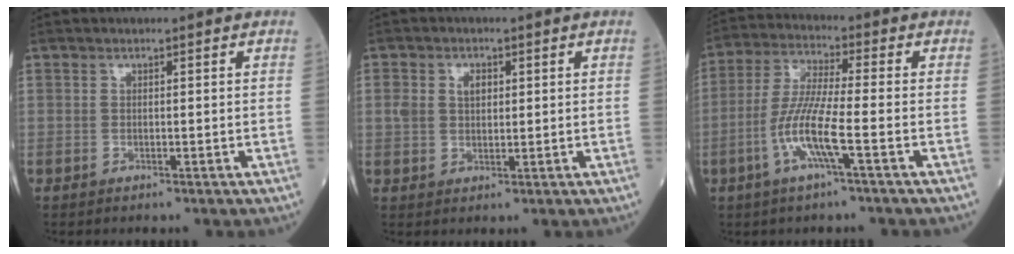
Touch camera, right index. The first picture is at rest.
{"total": 3.7, "force": [1.0, 2.4, 2.7], "torque": [-0.056, 0.014, 0.024]}
{"total": 8.6, "force": [-3.1, 0.1, 8.0], "torque": [-0.166, -0.003, -0.066]}